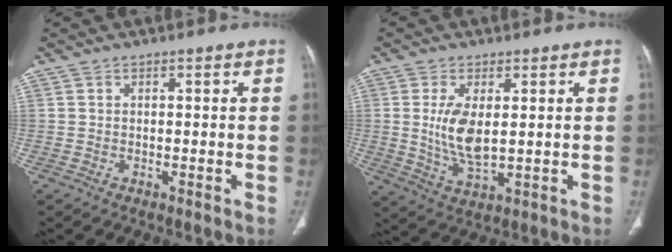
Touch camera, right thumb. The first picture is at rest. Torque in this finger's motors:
{"motor_torque": [-0.81, 0.89, 0.80, 0.10, 0.01]}